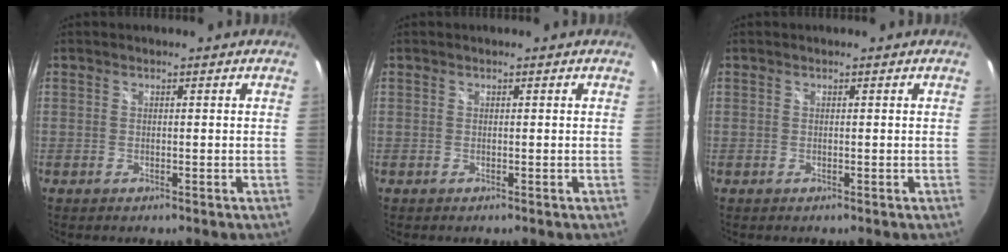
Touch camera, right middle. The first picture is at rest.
{"total": 0.0}
{"total": 0.0}